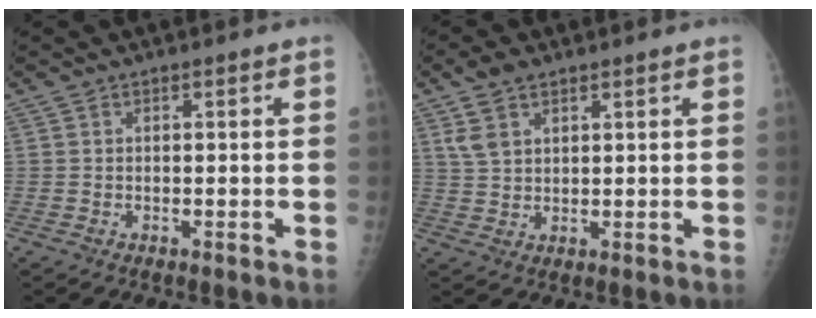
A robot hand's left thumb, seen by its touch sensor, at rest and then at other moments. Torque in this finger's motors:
{"motor_torque": [0.82, 0.40, 0.75, -0.23, 0.24]}